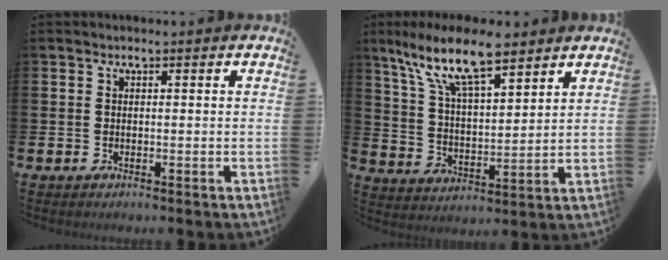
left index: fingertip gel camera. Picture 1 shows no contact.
{"total": 11.5, "force": [8.8, 3.3, 6.6], "torque": [-0.139, -0.031, 0.154]}